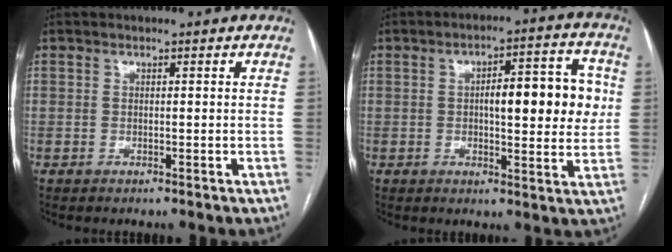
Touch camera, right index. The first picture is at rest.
{"total": 11.7, "force": [1.3, 3.3, 11.1], "torque": [-0.147, 0.024, 0.017]}